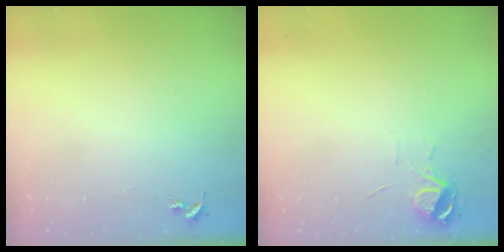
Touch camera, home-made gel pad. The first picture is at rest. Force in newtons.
{"total": 5.4, "press": 5.4, "slide": 0.5}